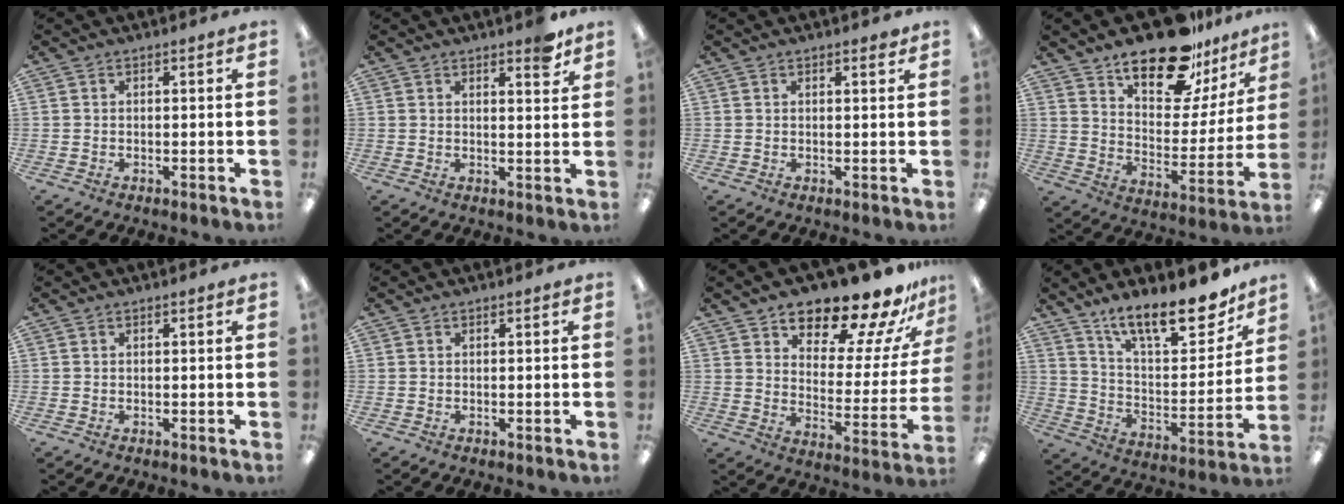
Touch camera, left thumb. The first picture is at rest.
{"total": 4.6, "force": [3.6, 1.3, 2.6], "torque": [-0.028, -0.021, 0.058]}
{"total": 1.3, "force": [1.2, 0.4, 0.6], "torque": [-0.004, -0.003, 0.019]}
{"total": 20.5, "force": [15.6, 8.2, 10.4], "torque": [-0.162, -0.102, 0.268]}
{"total": 0.0}
{"total": 0.0}
{"total": 17.2, "force": [15.3, 4.9, 6.3], "torque": [-0.097, -0.122, 0.255]}
{"total": 19.7, "force": [14.8, 7.1, 10.9], "torque": [-0.158, -0.102, 0.249]}